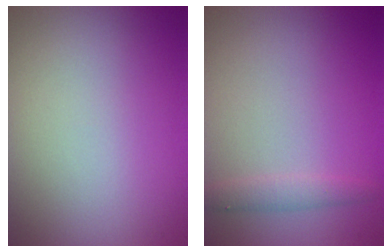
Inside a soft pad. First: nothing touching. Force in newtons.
{"total": 1.3, "press": 1.3, "slide": 0.2}